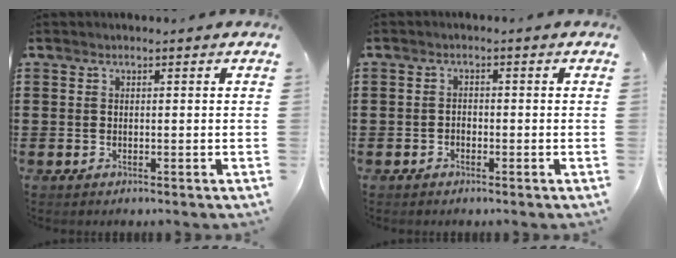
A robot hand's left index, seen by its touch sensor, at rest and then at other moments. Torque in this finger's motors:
{"motor_torque": [-0.73, 0.96, 0.03, 0.00]}